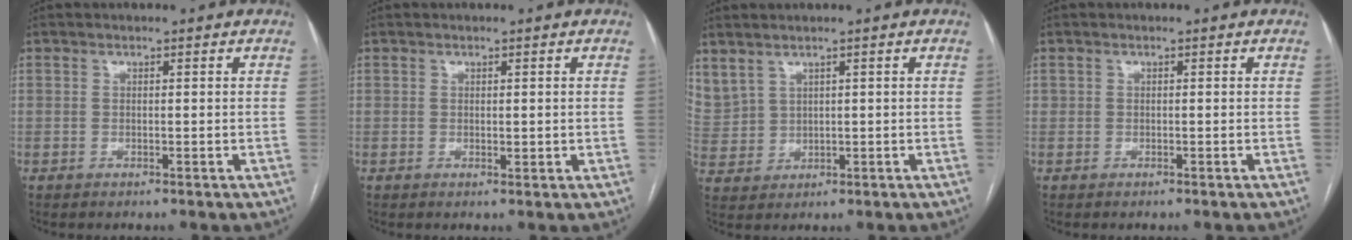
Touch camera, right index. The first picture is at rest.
{"total": 1.1, "force": [0.2, 0.5, 1.0], "torque": [-0.014, -0.005, 0.006]}
{"total": 7.4, "force": [4.6, 4.9, 2.9], "torque": [-0.094, 0.010, 0.116]}
{"total": 0.0}